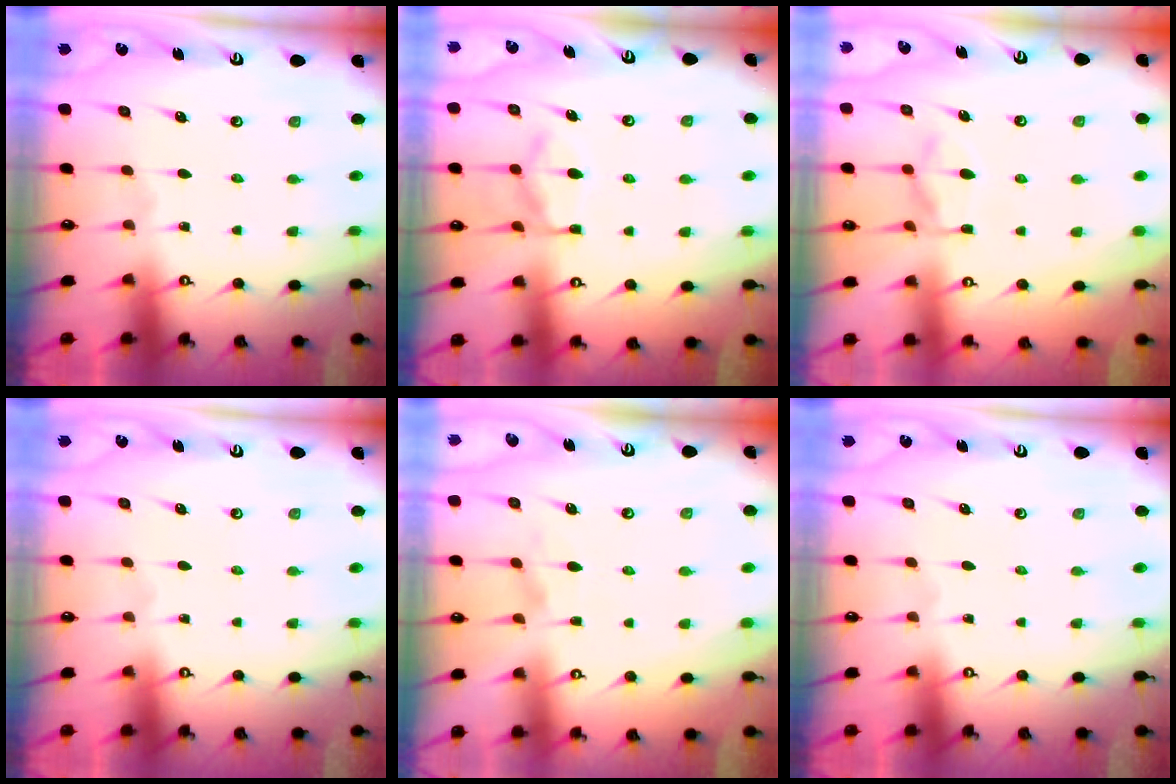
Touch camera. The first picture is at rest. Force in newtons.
{"total": 11.3, "press": 11.3, "slide": 1.1}
{"total": 5.1, "press": 4.9, "slide": 1.4}
{"total": 0.0}
{"total": 2.9, "press": 2.8, "slide": 1.0}
{"total": 0.0}